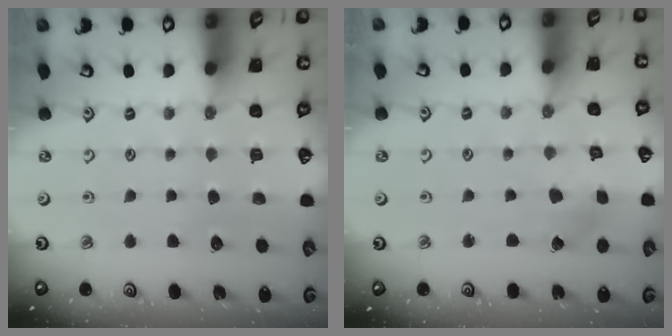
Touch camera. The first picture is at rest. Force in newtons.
{"total": 2.3, "press": 2.3, "slide": 0.2}